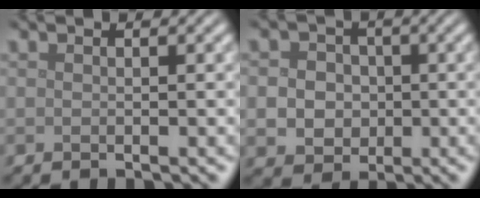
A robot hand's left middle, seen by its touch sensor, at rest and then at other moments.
{"total": 5.5, "force": [0.0, 4.9, 2.4], "torque": [-0.025, 0.024, -0.020]}